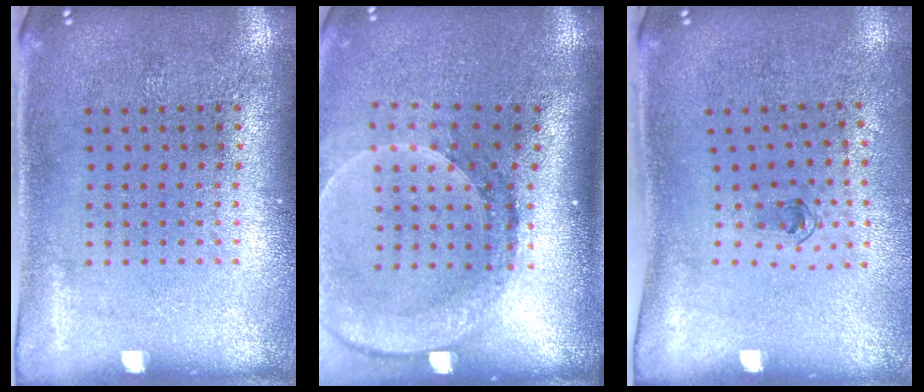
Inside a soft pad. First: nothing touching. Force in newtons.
{"total": 2.8, "press": 2.1, "slide": 1.9}
{"total": 0.7, "press": 0.4, "slide": 0.6}